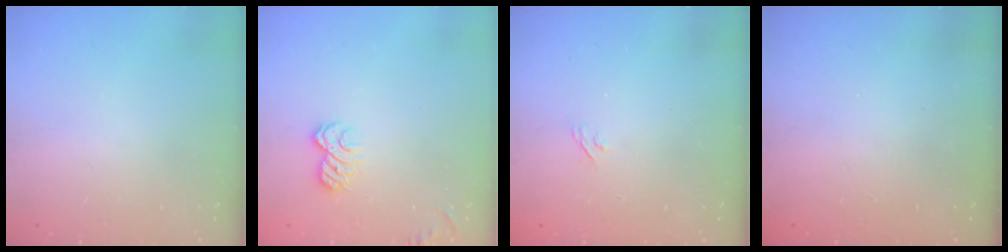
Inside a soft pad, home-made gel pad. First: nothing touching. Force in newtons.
{"total": 6.6, "press": 6.6, "slide": 0.9}
{"total": 2.2, "press": 1.9, "slide": 1.1}
{"total": 2.3, "press": 2.2, "slide": 0.8}